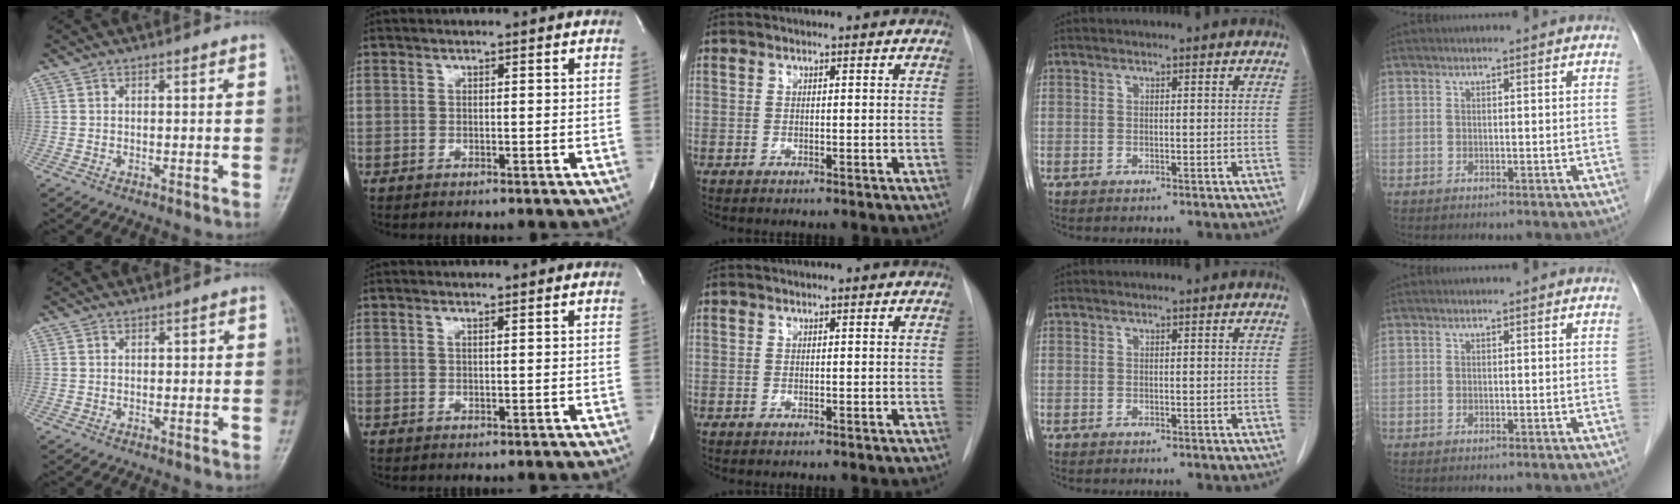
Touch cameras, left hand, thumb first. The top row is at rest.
{"thumb": {"total": 0.7, "force": [0.2, 0.5, 0.4], "torque": [0.003, 0.002, 0.000]}, "index": {"total": 0.6, "force": [0.4, -0.2, 0.4], "torque": [-0.014, -0.003, 0.009]}}